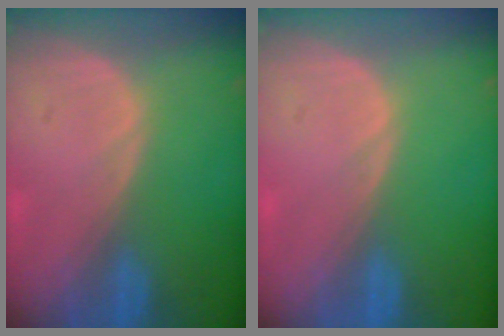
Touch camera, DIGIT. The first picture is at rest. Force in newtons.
{"total": 0.0}